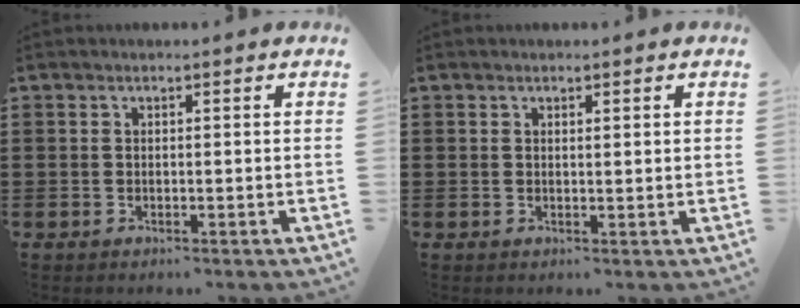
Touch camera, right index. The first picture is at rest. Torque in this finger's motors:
{"motor_torque": [-0.12, 0.25, -0.01, -0.01]}